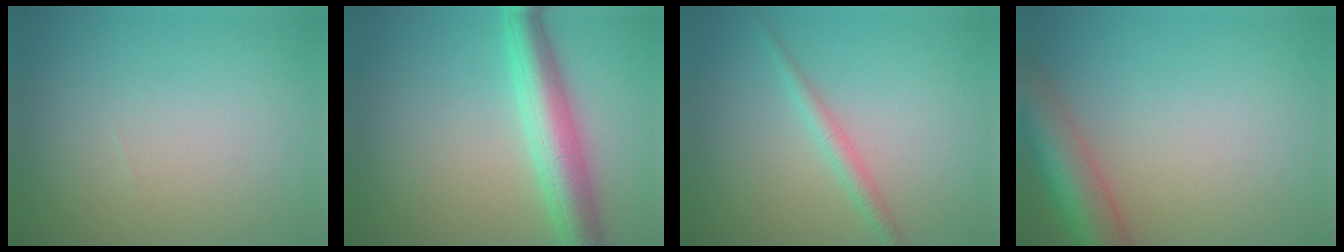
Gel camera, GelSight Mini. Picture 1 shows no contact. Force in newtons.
{"total": 6.1, "press": 6.1, "slide": 0.1}
{"total": 1.8, "press": 1.8, "slide": 0.0}
{"total": 6.9, "press": 6.9, "slide": 0.4}